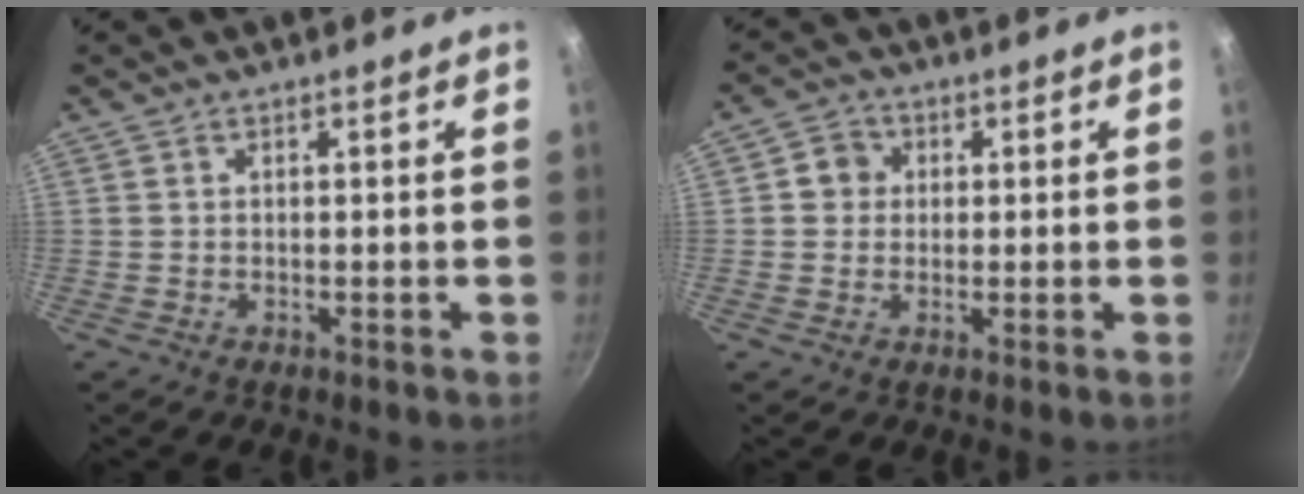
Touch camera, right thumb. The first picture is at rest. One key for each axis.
{"total": 4.2, "fx": 0.7, "fy": 4.0, "fz": 1.3, "tx": 0.005, "ty": 0.005, "tz": 0.001}